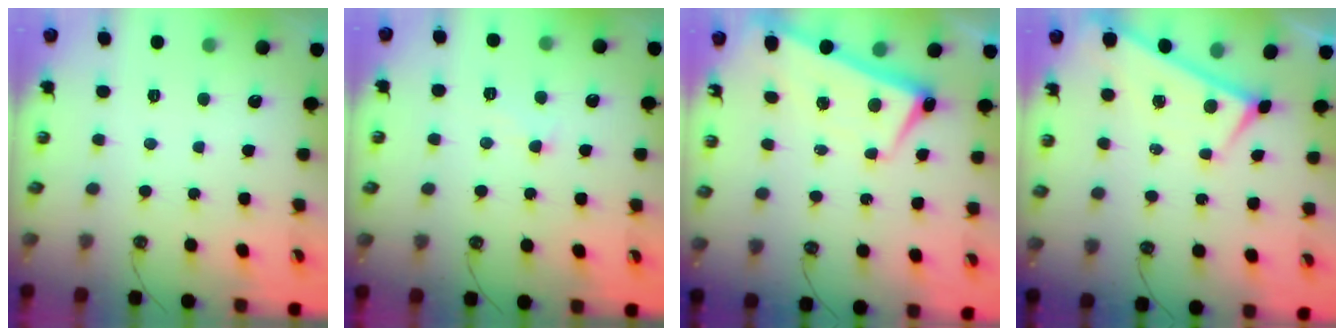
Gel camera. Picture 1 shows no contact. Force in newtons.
{"total": 2.0, "press": 2.0, "slide": 0.4}
{"total": 2.7, "press": 2.7, "slide": 0.4}
{"total": 0.0}